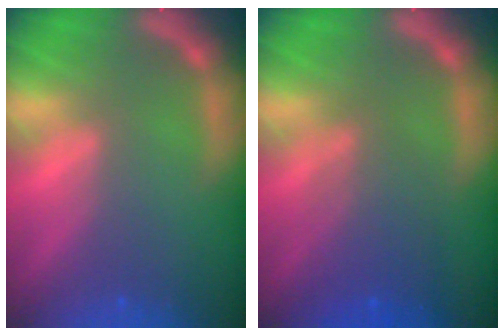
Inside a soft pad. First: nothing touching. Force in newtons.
{"total": 4.6}